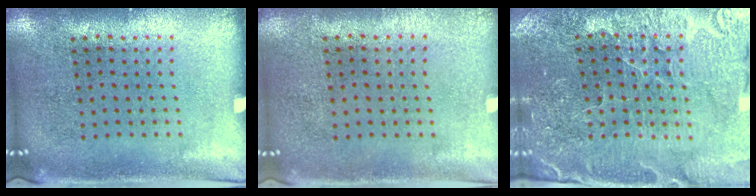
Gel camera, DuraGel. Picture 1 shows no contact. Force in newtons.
{"total": 0.0}
{"total": 3.4, "press": 3.4, "slide": 0.3}